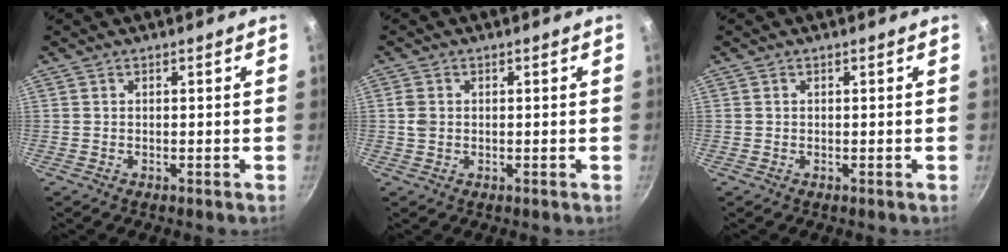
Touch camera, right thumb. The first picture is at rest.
{"total": 2.2, "force": [0.1, 1.8, 1.3], "torque": [-0.020, 0.002, 0.001]}
{"total": 0.0}